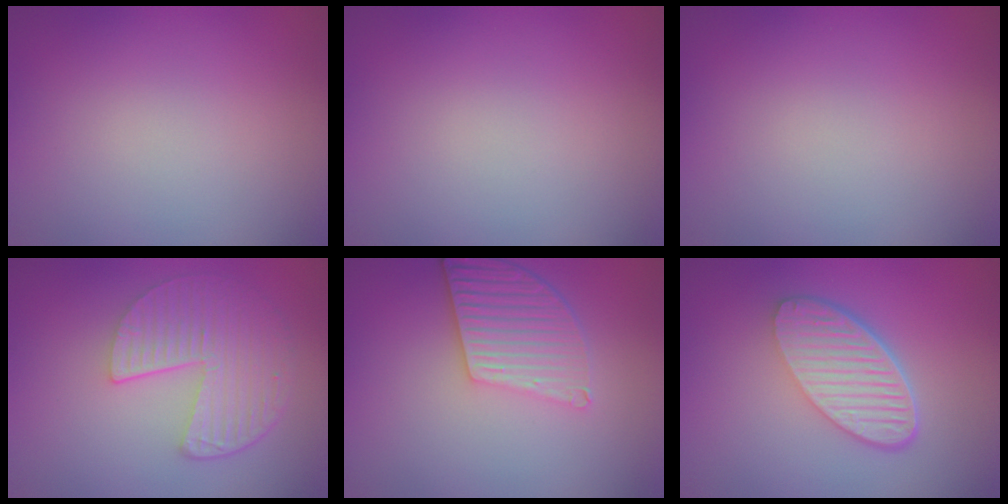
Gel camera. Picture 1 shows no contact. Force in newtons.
{"total": 0.0}
{"total": 0.0}
{"total": 5.3, "press": 4.0, "slide": 3.5}
{"total": 5.0, "press": 3.8, "slide": 3.3}
{"total": 6.0, "press": 4.3, "slide": 4.2}